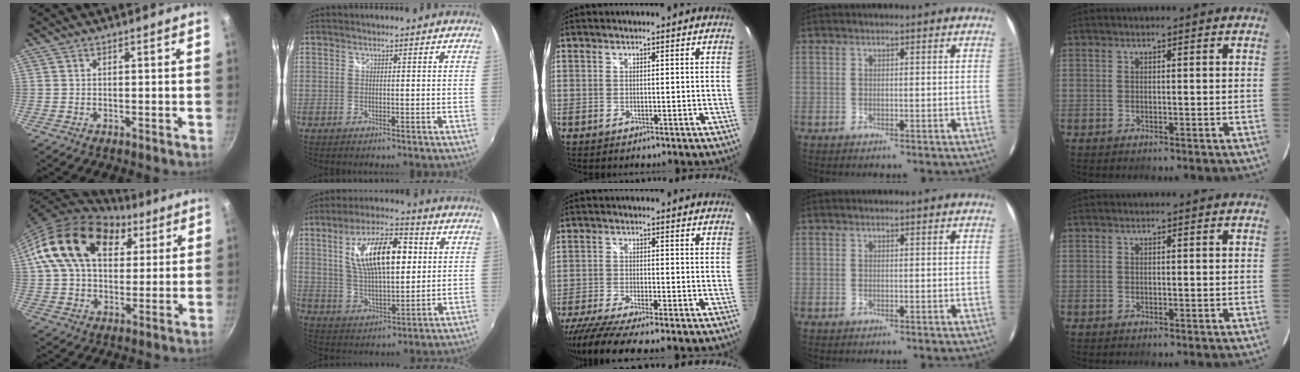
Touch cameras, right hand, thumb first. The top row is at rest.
{"thumb": {"total": 20.3, "force": [7.9, 13.5, 13.0], "torque": [-0.207, -0.001, 0.129]}, "index": {"total": 16.3, "force": [4.1, 6.5, 14.4], "torque": [-0.253, 0.014, 0.076]}, "middle": {"total": 10.0, "force": [-8.3, 0.7, 5.5], "torque": [-0.126, -0.041, -0.143]}}